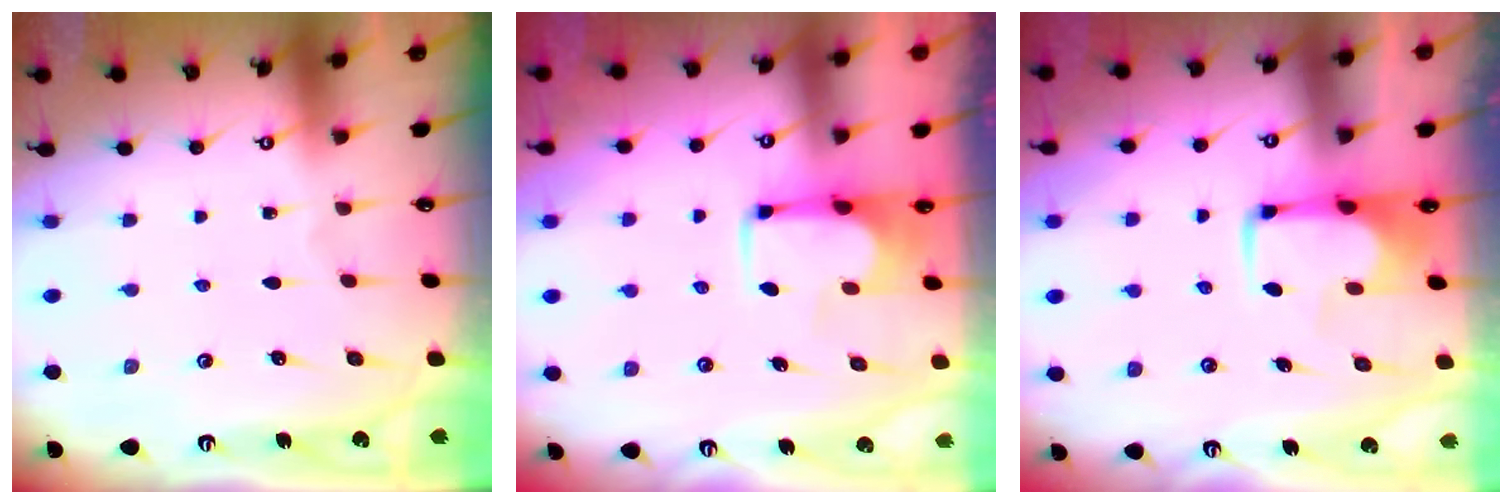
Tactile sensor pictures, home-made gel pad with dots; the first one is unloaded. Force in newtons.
{"total": 3.3, "press": 3.2, "slide": 0.4}
{"total": 1.8, "press": 1.7, "slide": 0.4}